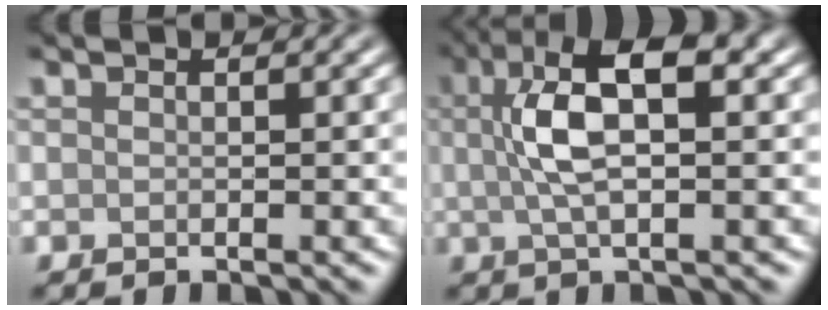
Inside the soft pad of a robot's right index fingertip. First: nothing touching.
{"total": 6.5, "force": [1.4, 2.2, 6.0], "torque": [-0.107, 0.017, 0.018]}